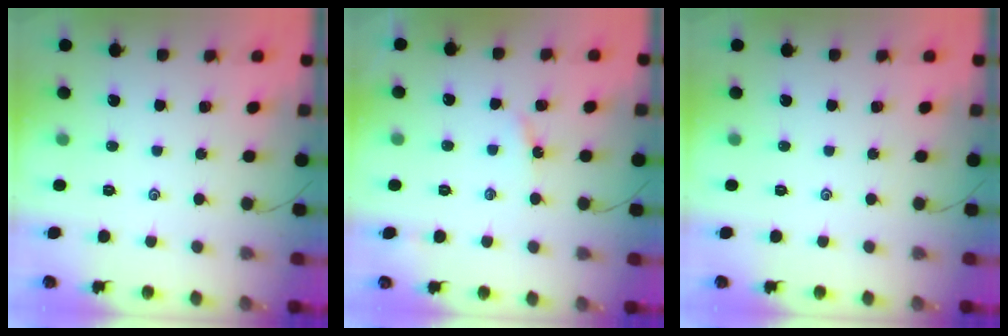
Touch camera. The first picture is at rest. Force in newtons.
{"total": 2.8, "press": 2.8, "slide": 0.5}
{"total": 0.0}